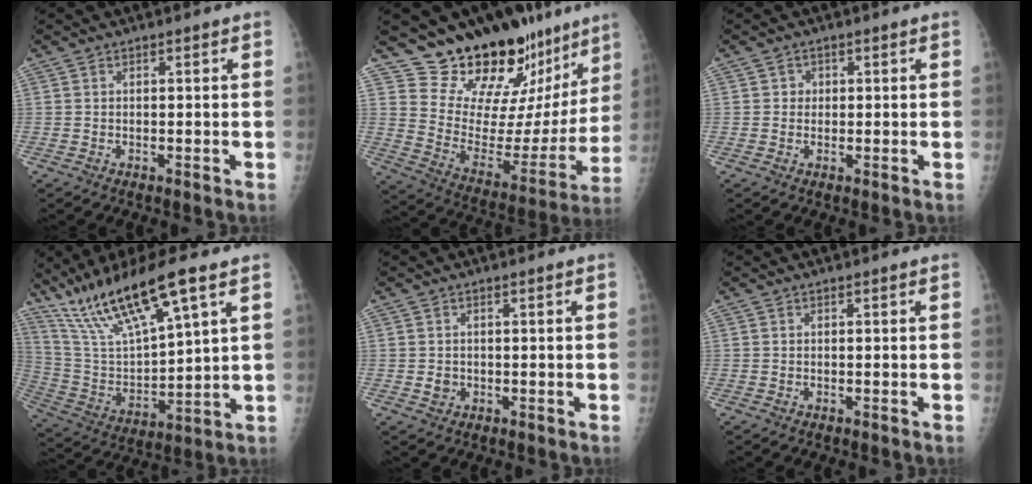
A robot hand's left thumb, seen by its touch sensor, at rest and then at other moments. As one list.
[{"total": 24.6, "force": [19.8, 10.5, 10.2], "torque": [-0.104, -0.125, 0.291]}, {"total": 1.7, "force": [0.2, 1.7, 0.4], "torque": [0.006, 0.004, 0.000]}, {"total": 18.6, "force": [12.1, 3.6, 13.7], "torque": [-0.253, -0.039, 0.241]}, {"total": 1.7, "force": [-0.2, 1.6, 0.6], "torque": [-0.003, 0.003, 0.001]}, {"total": 0.0}]